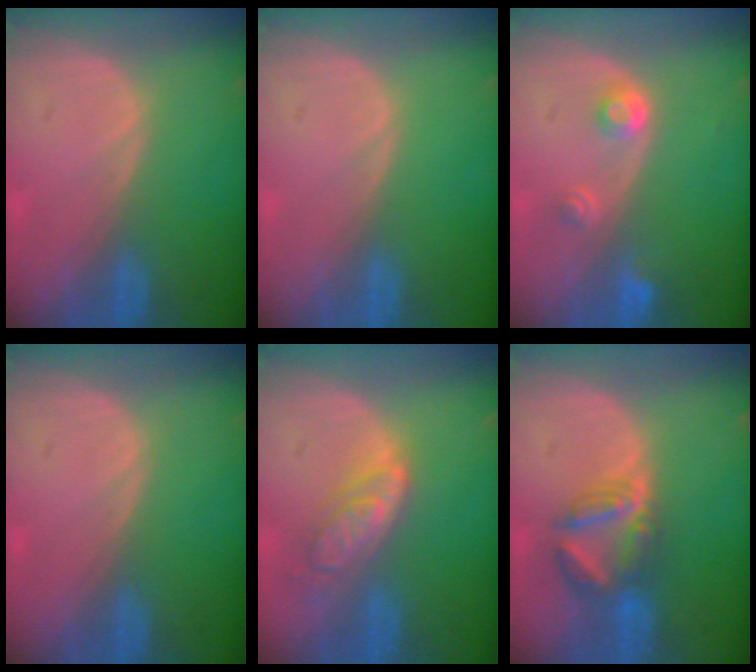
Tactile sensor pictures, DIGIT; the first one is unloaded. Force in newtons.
{"total": 0.0}
{"total": 2.9, "press": 2.7, "slide": 1.0}
{"total": 0.0}
{"total": 6.4, "press": 5.6, "slide": 3.1}
{"total": 6.2, "press": 6.2, "slide": 0.7}